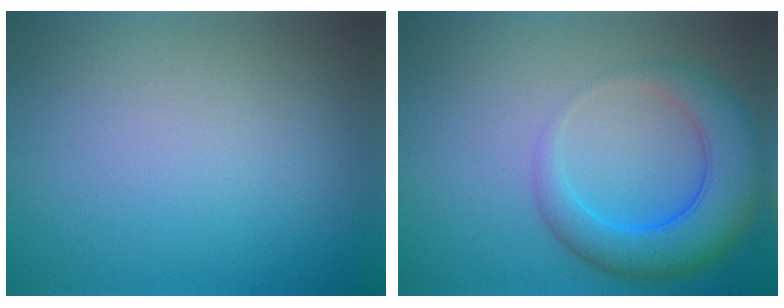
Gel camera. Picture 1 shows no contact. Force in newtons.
{"total": 6.2, "press": 6.2, "slide": 0.4}